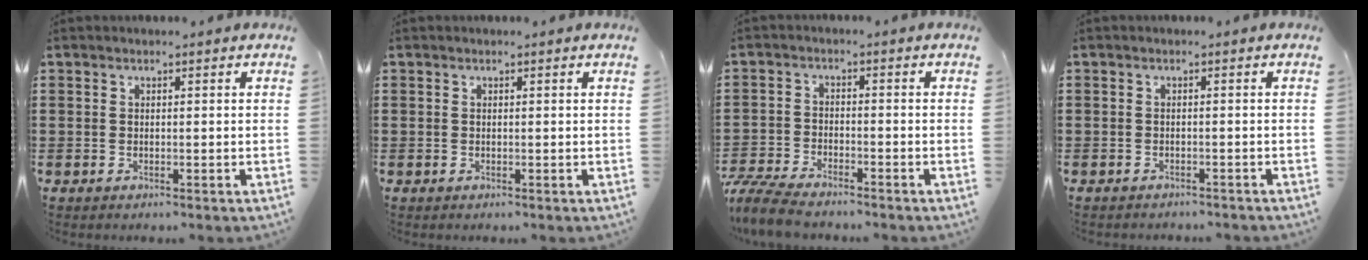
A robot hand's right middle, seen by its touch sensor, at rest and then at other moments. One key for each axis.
{"total": 0.0}
{"total": 5.8, "fx": -5.4, "fy": 1.0, "fz": 1.8, "tx": -0.053, "ty": 0.001, "tz": -0.111}
{"total": 1.0, "fx": -1.0, "fy": 0.1, "fz": 0.0, "tx": -0.004, "ty": 0.001, "tz": -0.021}